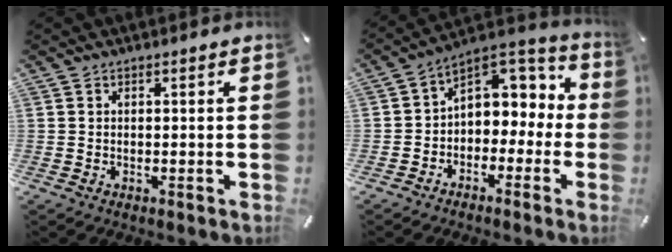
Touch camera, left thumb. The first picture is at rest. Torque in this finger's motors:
{"motor_torque": [-0.44, 1.24, 0.48, 0.35, 0.07]}